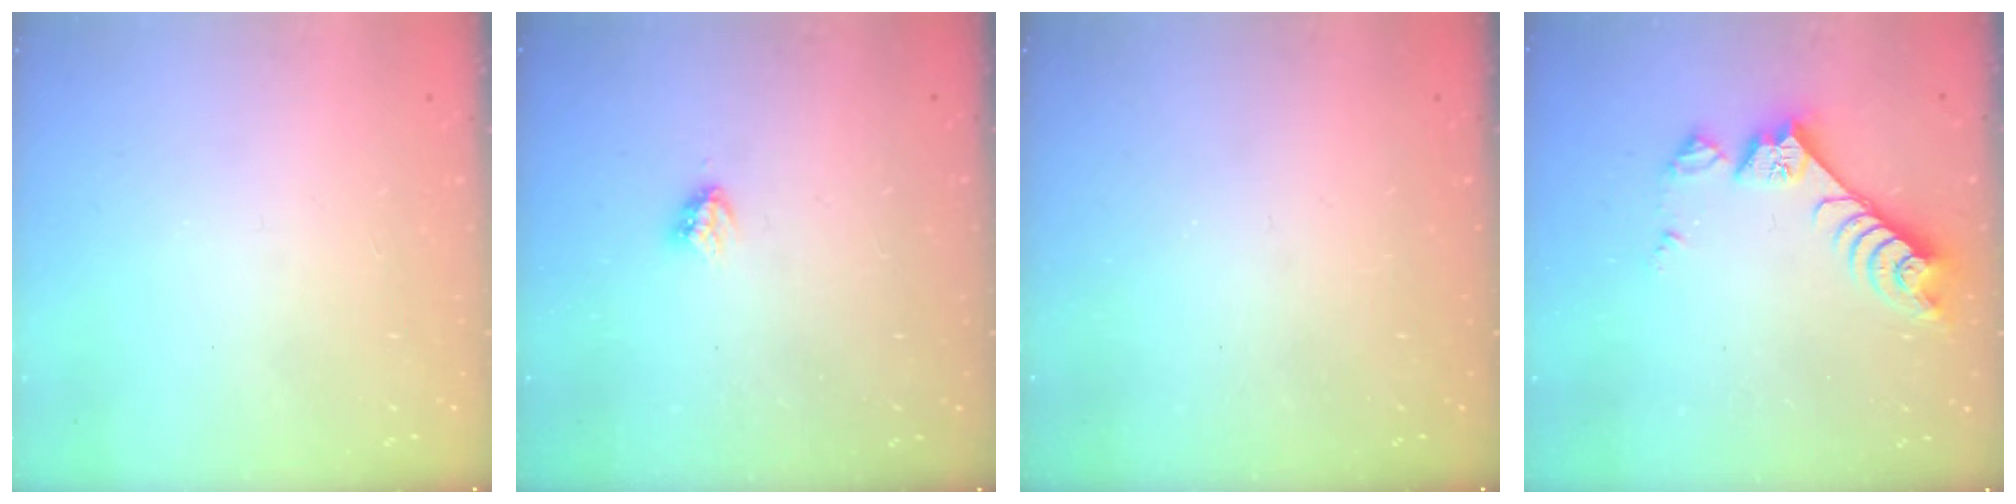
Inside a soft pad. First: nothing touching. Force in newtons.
{"total": 3.0, "press": 3.0, "slide": 0.2}
{"total": 0.0}
{"total": 8.6, "press": 8.6, "slide": 0.1}